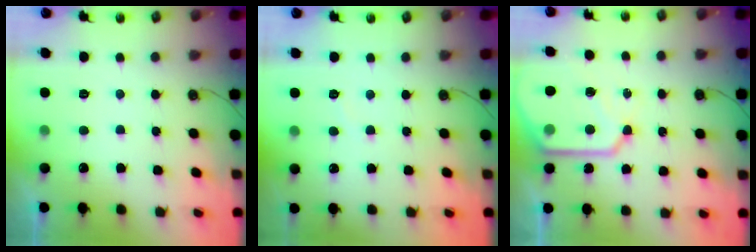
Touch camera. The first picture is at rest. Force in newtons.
{"total": 2.7, "press": 2.7, "slide": 0.4}
{"total": 13.4, "press": 13.3, "slide": 1.4}